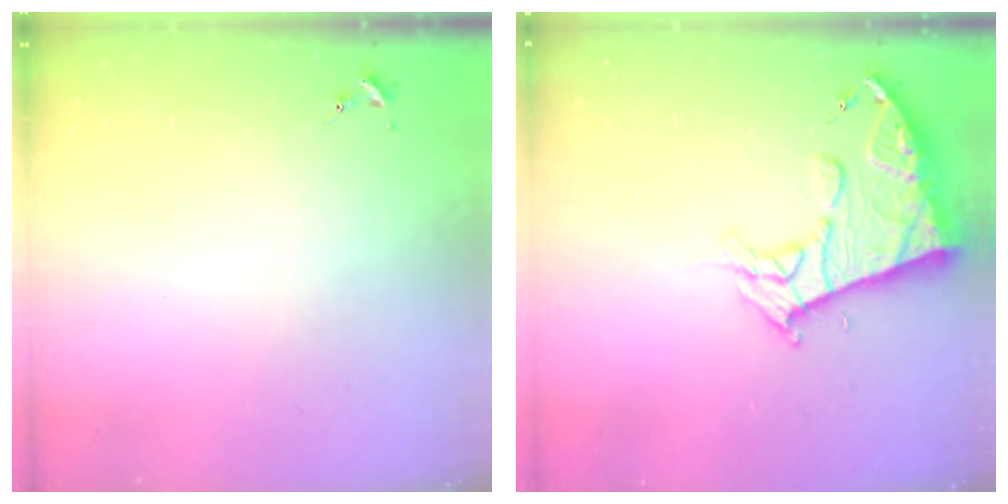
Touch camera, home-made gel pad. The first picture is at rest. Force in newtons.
{"total": 14.1, "press": 14.0, "slide": 1.5}